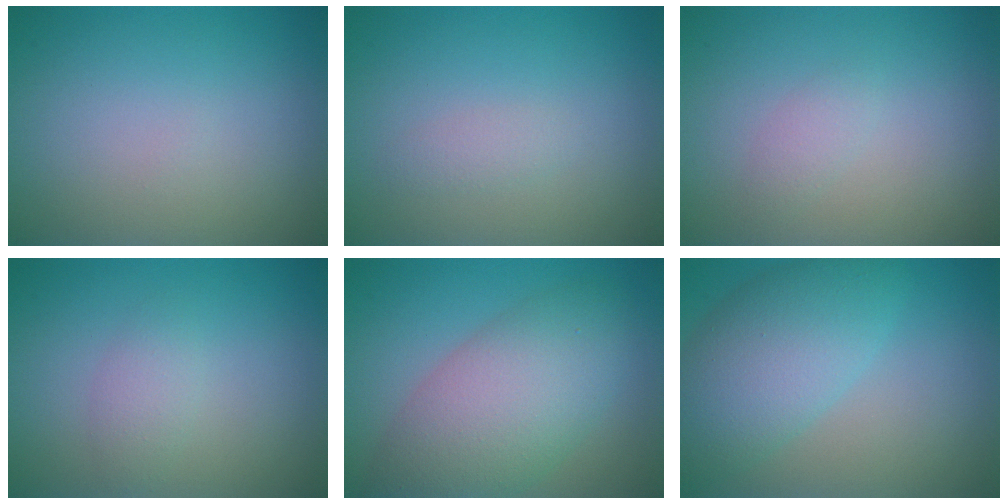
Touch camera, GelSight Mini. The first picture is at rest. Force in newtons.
{"total": 0.9, "press": 0.9, "slide": 0.0}
{"total": 1.0, "press": 1.0, "slide": 0.0}
{"total": 1.5, "press": 1.5, "slide": 0.1}
{"total": 8.0, "press": 8.0, "slide": 0.2}
{"total": 6.5, "press": 6.5, "slide": 0.2}